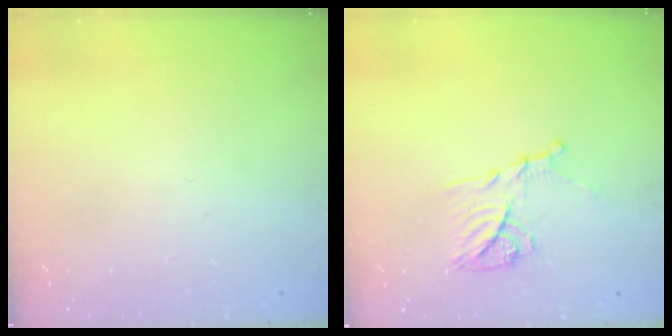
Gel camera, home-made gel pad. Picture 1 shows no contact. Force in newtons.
{"total": 11.4, "press": 11.4, "slide": 0.3}